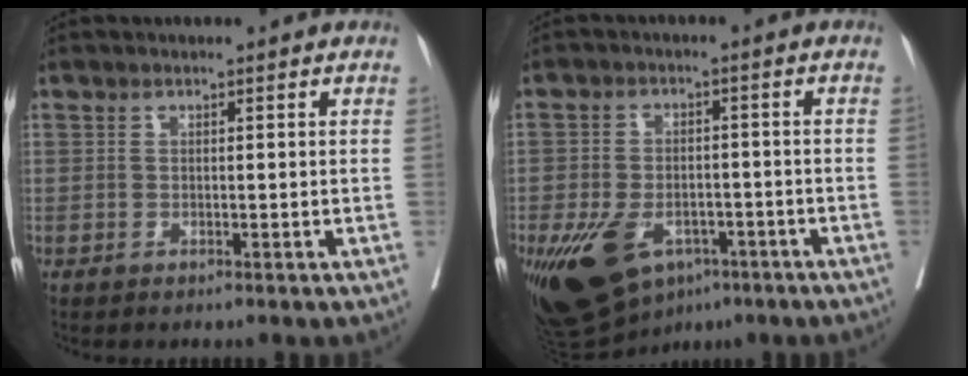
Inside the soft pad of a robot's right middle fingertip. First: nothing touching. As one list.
[{"total": 15.1, "force": [-7.8, 8.9, 9.3], "torque": [-0.188, -0.006, -0.113]}]